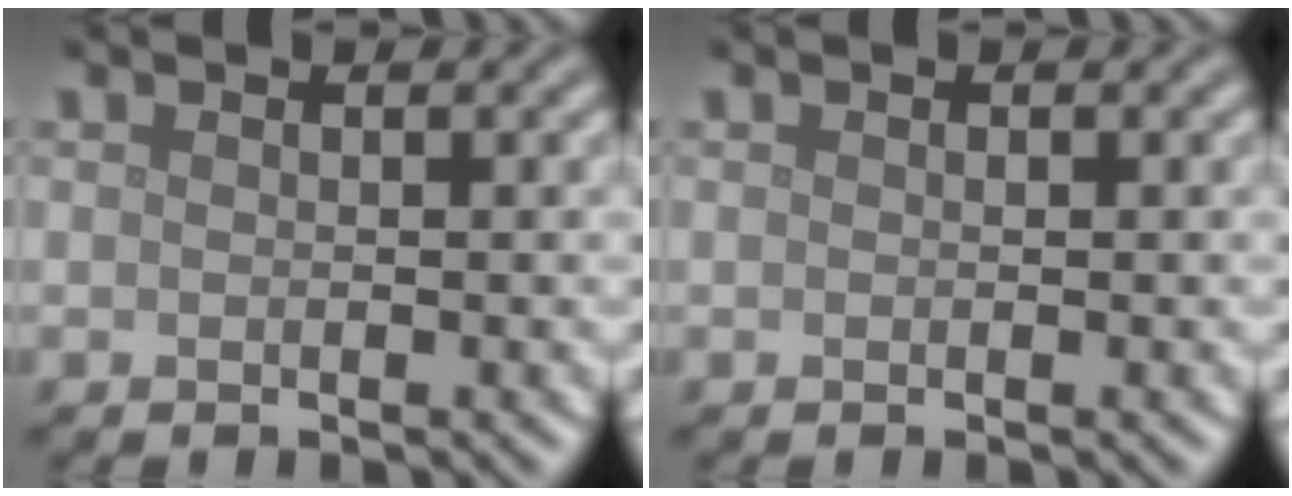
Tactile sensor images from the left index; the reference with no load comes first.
{"total": 0.0}